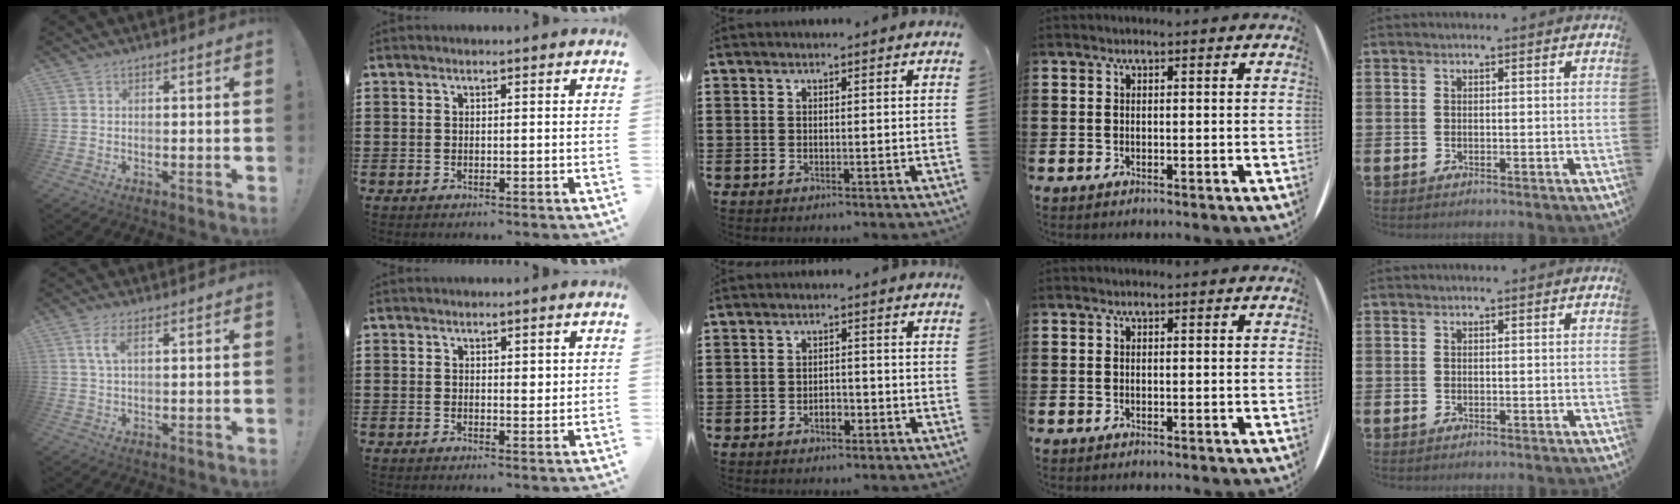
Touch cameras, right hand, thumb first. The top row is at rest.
{"thumb": {"total": 4.3, "force": [2.0, 1.7, 3.4], "torque": [-0.061, -0.001, 0.035]}, "index": {"total": 1.3, "force": [0.8, 0.7, 0.7], "torque": [-0.006, 0.002, 0.011]}, "middle": {"total": 2.8, "force": [-1.5, 1.4, 1.9], "torque": [-0.028, 0.001, -0.031]}}